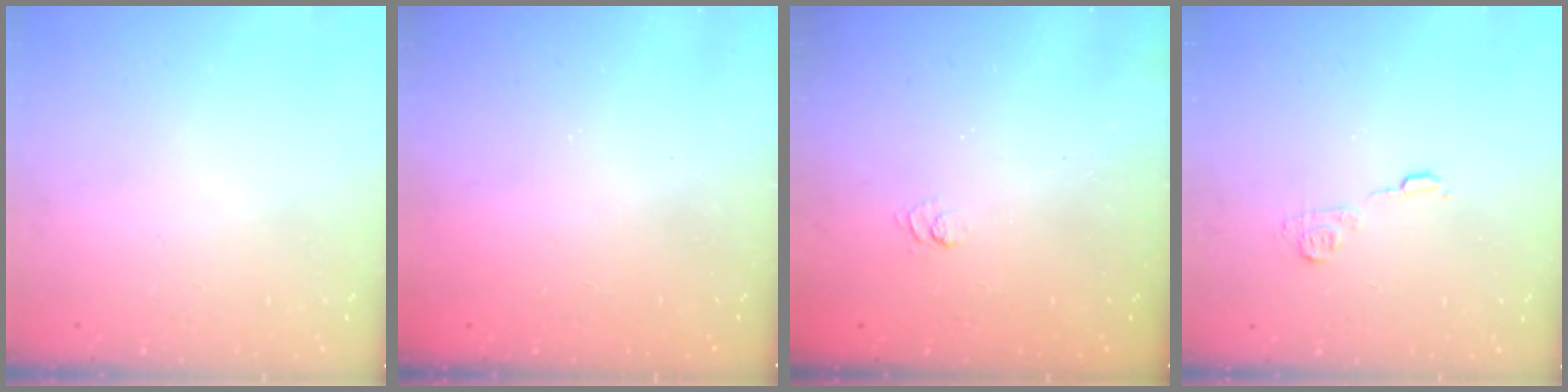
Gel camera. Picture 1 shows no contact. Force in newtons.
{"total": 2.4, "press": 2.3, "slide": 0.8}
{"total": 2.4, "press": 1.9, "slide": 1.4}
{"total": 7.5, "press": 7.4, "slide": 0.6}